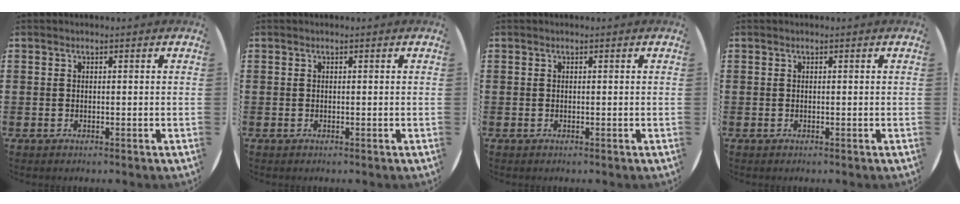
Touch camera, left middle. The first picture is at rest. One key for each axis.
{"total": 0.0}
{"total": 0.0}
{"total": 0.0}